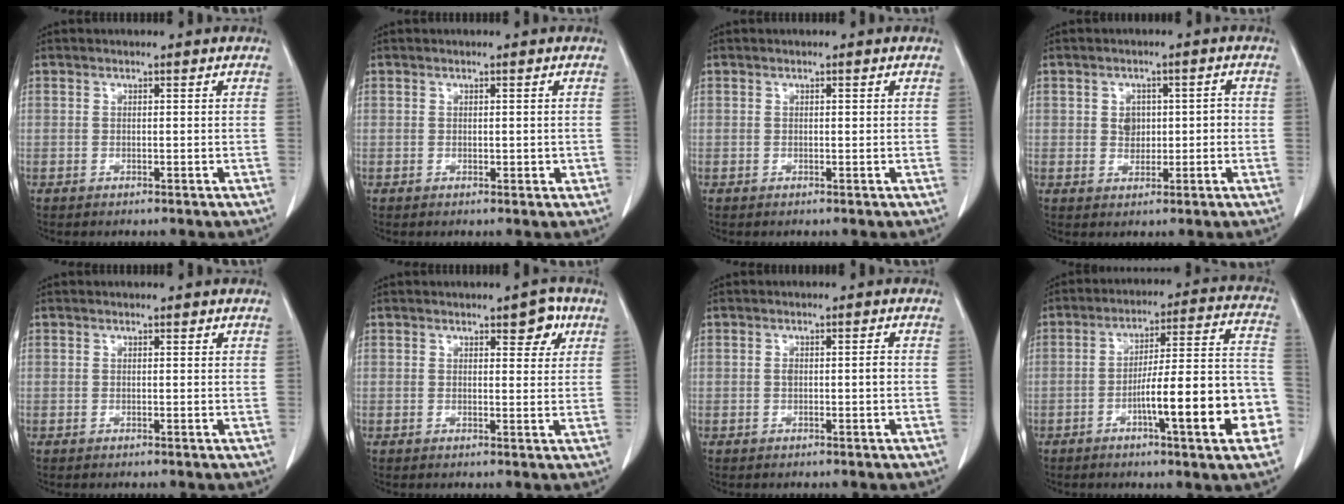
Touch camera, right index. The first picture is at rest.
{"total": 1.3, "force": [-0.1, 0.7, 1.1], "torque": [-0.015, -0.001, 0.002]}
{"total": 0.0}
{"total": 3.7, "force": [0.0, 2.9, 2.4], "torque": [-0.032, 0.015, 0.007]}
{"total": 0.0}
{"total": 3.6, "force": [2.0, 1.5, 2.7], "torque": [-0.028, 0.001, 0.024]}
{"total": 1.8, "force": [-0.1, 0.4, 1.7], "torque": [-0.033, 0.000, -0.001]}
{"total": 16.7, "force": [-5.8, 1.7, 15.6], "torque": [-0.189, 0.024, -0.080]}